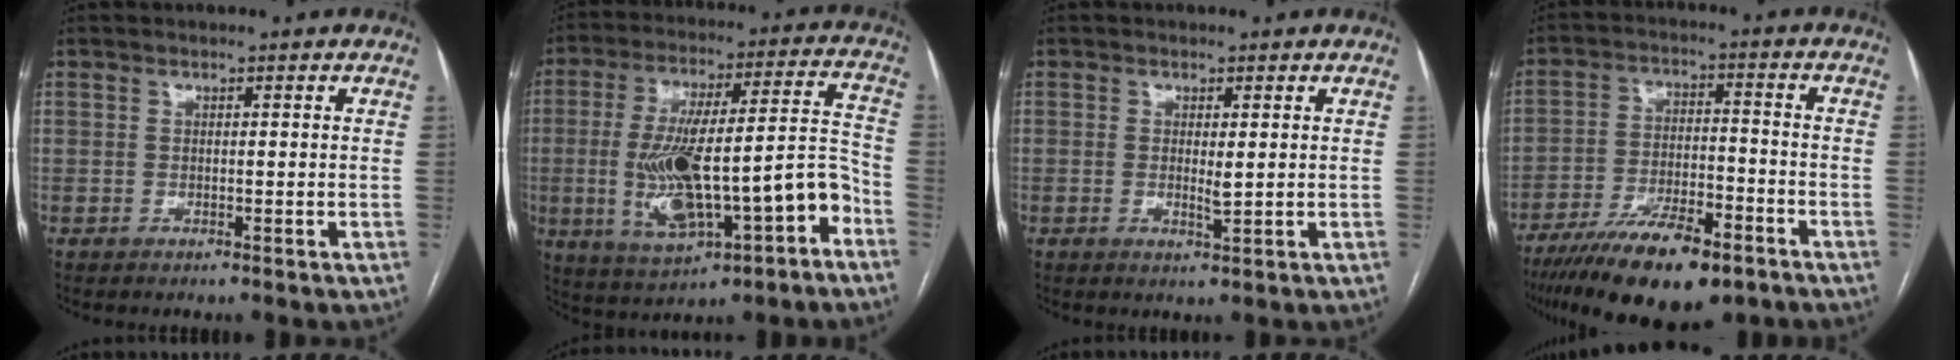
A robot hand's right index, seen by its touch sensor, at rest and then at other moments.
{"total": 18.8, "force": [-6.0, 4.8, 17.2], "torque": [-0.298, 0.026, -0.079]}
{"total": 1.9, "force": [0.2, 0.3, 1.8], "torque": [-0.033, -0.003, 0.006]}
{"total": 15.5, "force": [-10.7, 4.5, 10.3], "torque": [-0.177, -0.020, -0.182]}